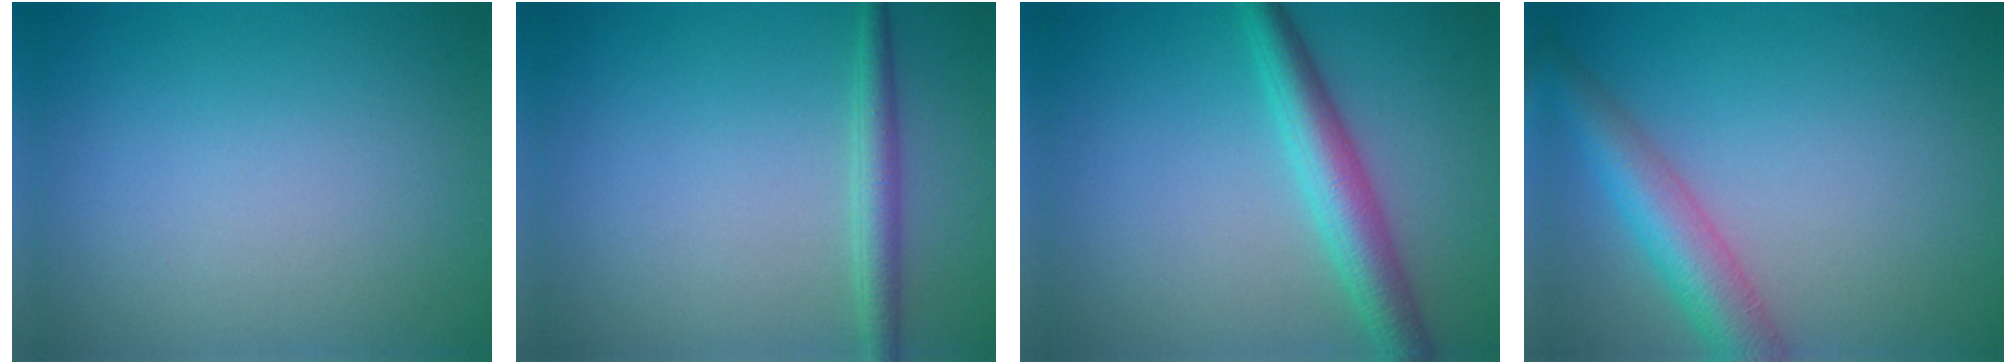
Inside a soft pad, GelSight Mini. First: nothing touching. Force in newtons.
{"total": 2.1, "press": 2.1, "slide": 0.0}
{"total": 4.4, "press": 4.4, "slide": 0.1}
{"total": 5.0, "press": 5.0, "slide": 0.3}